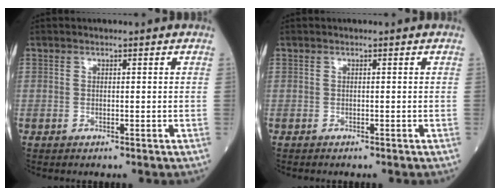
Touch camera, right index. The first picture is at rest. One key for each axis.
{"total": 0.0}